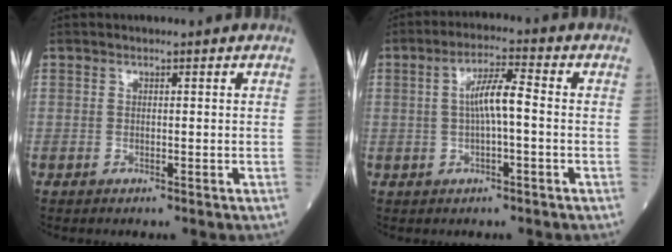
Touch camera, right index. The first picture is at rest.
{"total": 5.7, "force": [0.0, 0.8, 5.6], "torque": [-0.103, 0.015, -0.001]}